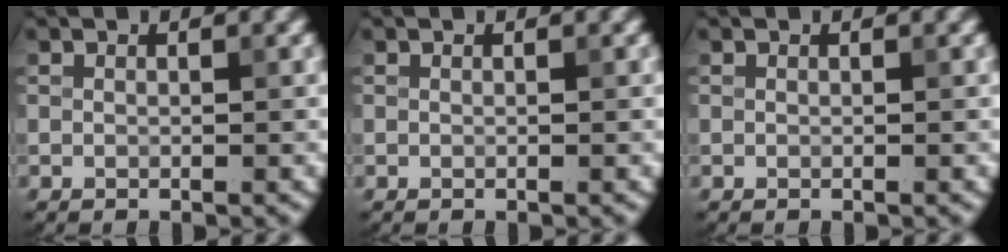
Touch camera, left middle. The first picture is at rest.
{"total": 0.0}
{"total": 0.0}